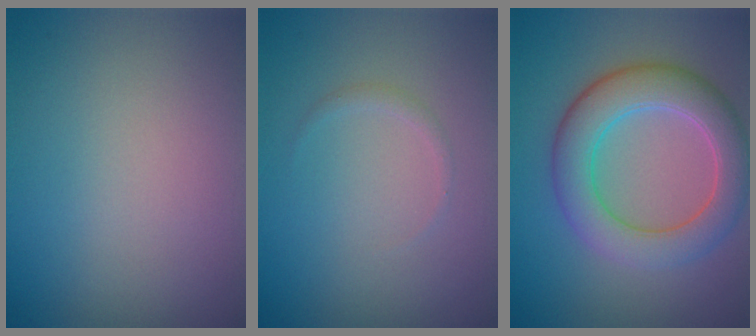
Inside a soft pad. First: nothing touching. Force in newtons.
{"total": 0.6, "press": 0.6, "slide": 0.0}
{"total": 6.2, "press": 6.2, "slide": 0.7}